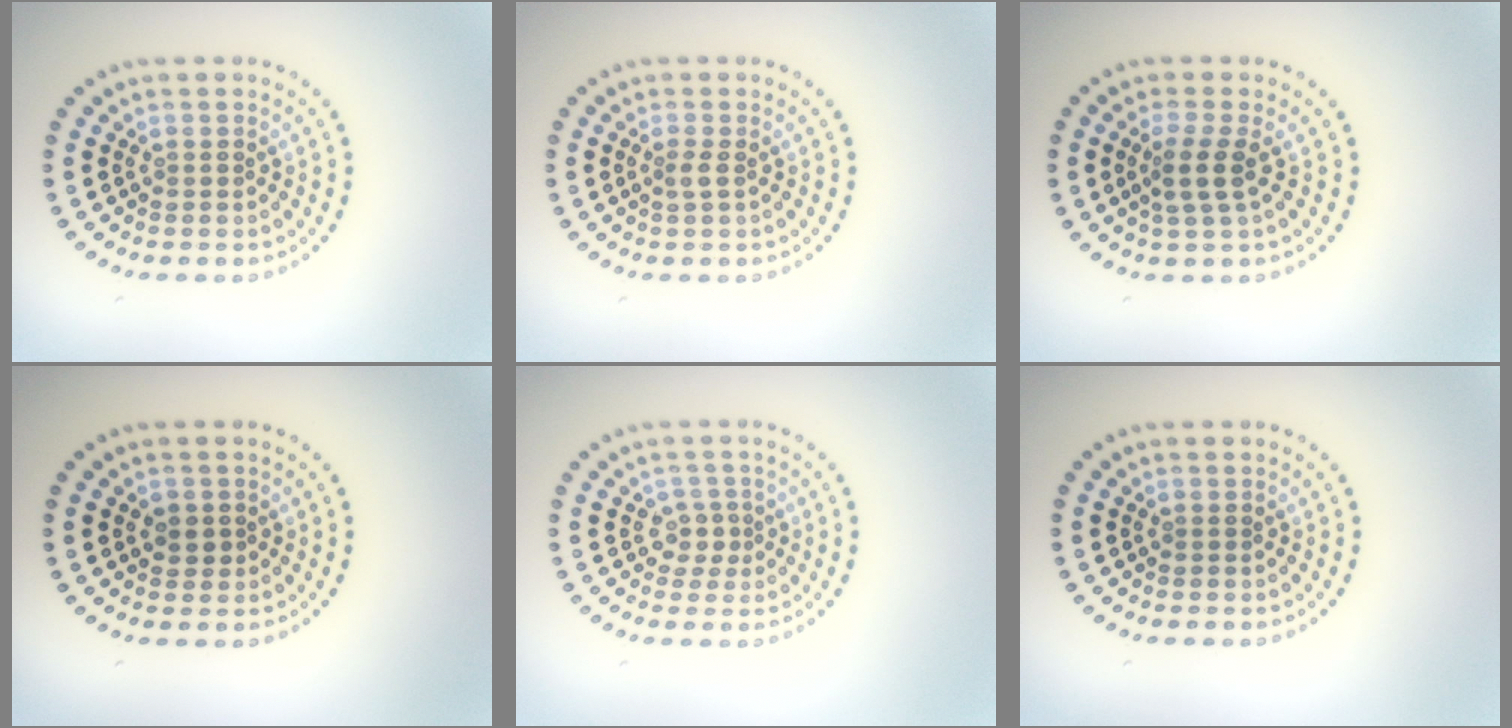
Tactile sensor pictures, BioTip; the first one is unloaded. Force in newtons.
{"total": 1.0, "press": 0.7, "slide": 0.7}
{"total": 2.2, "press": 1.8, "slide": 1.3}
{"total": 1.4, "press": 1.3, "slide": 0.5}
{"total": 1.7, "press": 1.2, "slide": 1.1}
{"total": 0.0}